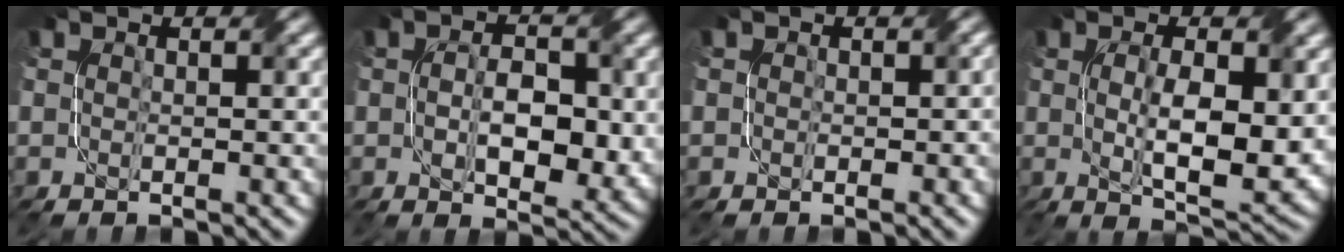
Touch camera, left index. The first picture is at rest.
{"total": 5.8, "force": [-0.3, 3.1, 4.9], "torque": [-0.080, -0.008, -0.001]}
{"total": 0.8, "force": [0.1, 0.7, 0.3], "torque": [-0.003, -0.003, -0.003]}
{"total": 7.2, "force": [0.0, 2.4, 6.8], "torque": [-0.115, -0.009, 0.009]}